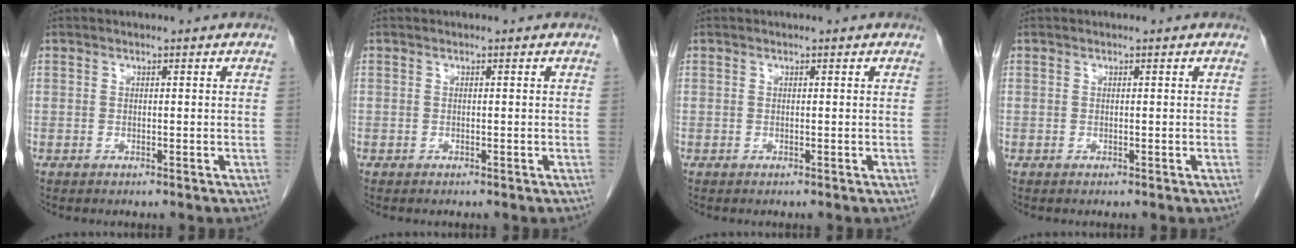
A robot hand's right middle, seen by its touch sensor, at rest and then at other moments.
{"total": 0.0}
{"total": 0.0}
{"total": 0.0}